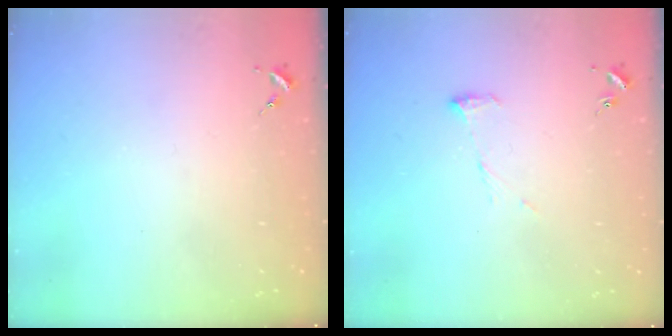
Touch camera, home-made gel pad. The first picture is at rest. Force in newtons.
{"total": 6.5, "press": 6.4, "slide": 0.7}